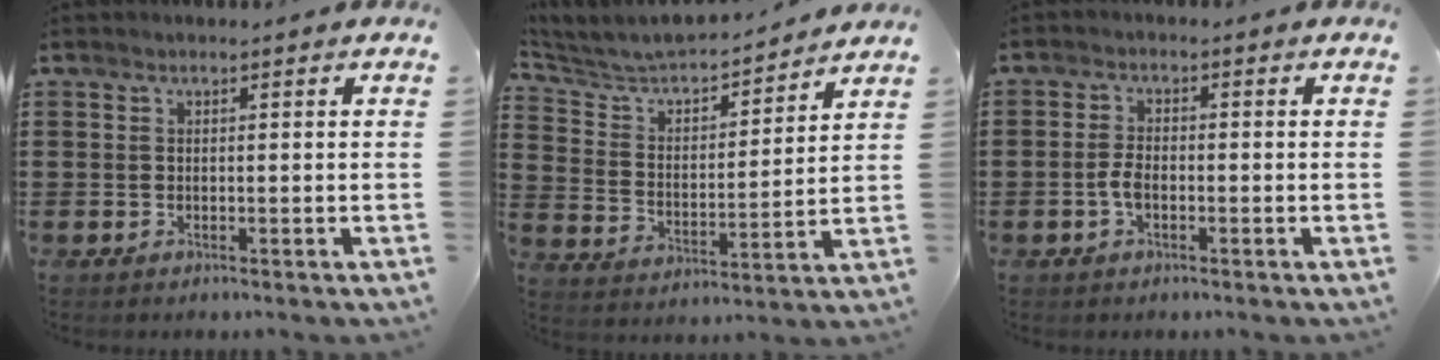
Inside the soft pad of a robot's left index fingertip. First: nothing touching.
{"total": 5.2, "force": [4.9, 1.0, 1.3], "torque": [-0.053, -0.041, 0.076]}
{"total": 2.8, "force": [-0.8, 1.3, 2.4], "torque": [-0.068, -0.005, -0.021]}